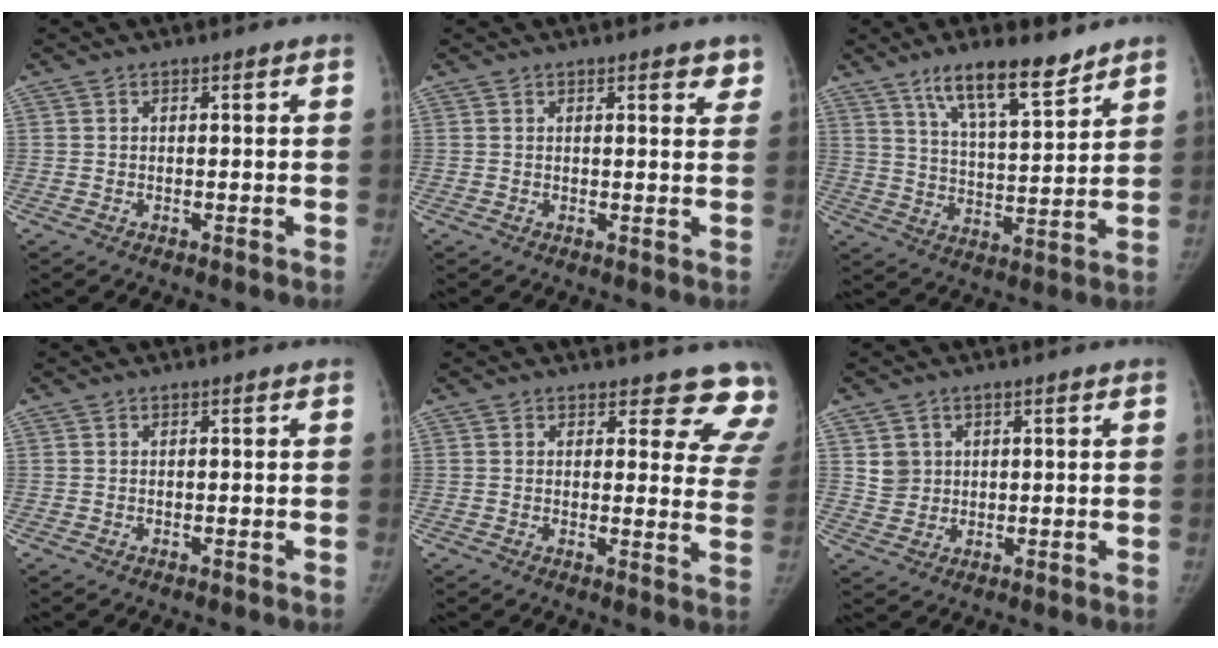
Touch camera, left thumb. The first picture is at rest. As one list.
[{"total": 3.0, "force": [2.0, 1.1, 1.9], "torque": [-0.006, -0.009, 0.021]}, {"total": 12.8, "force": [9.1, 3.5, 8.3], "torque": [-0.120, -0.056, 0.161]}, {"total": 0.0}, {"total": 12.0, "force": [11.0, 4.3, 2.1], "torque": [0.037, -0.085, 0.087]}, {"total": 3.7, "force": [1.3, 3.4, 0.8], "torque": [0.002, -0.008, 0.028]}]